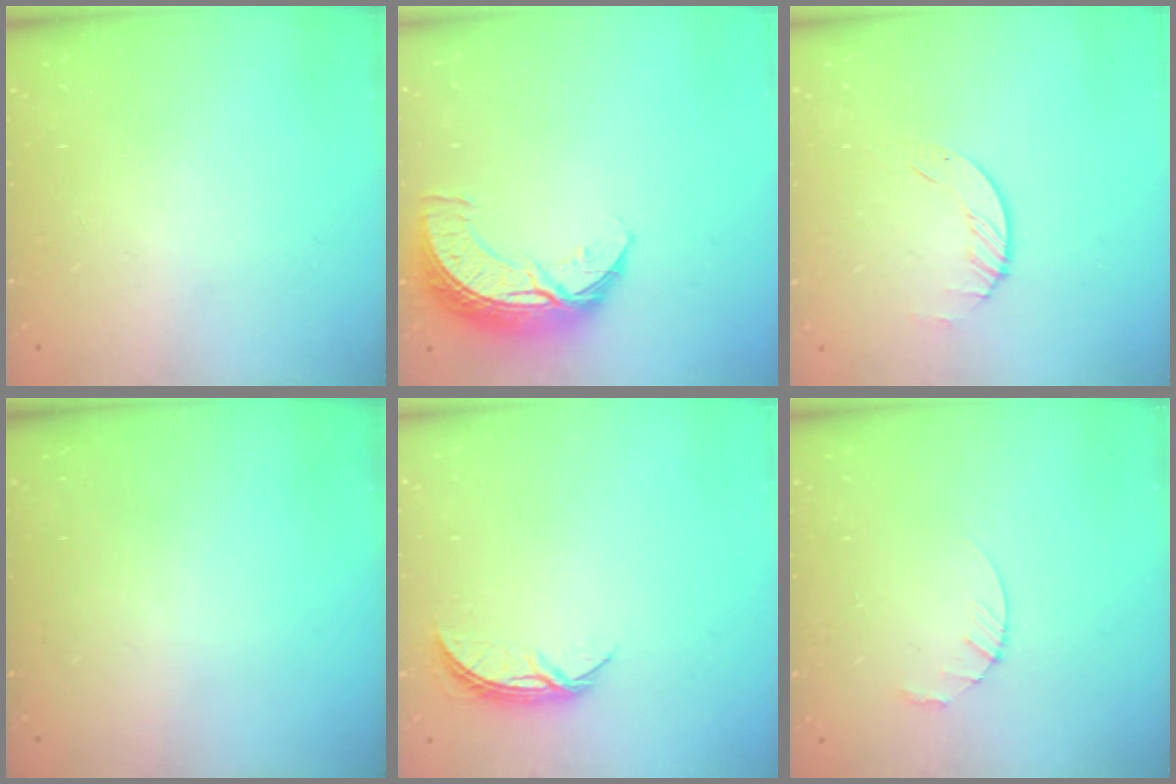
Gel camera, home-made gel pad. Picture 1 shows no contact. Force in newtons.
{"total": 10.3, "press": 10.2, "slide": 0.7}
{"total": 1.9, "press": 1.9, "slide": 0.2}
{"total": 0.0}
{"total": 5.6, "press": 5.6, "slide": 0.5}
{"total": 3.7, "press": 3.7, "slide": 0.5}